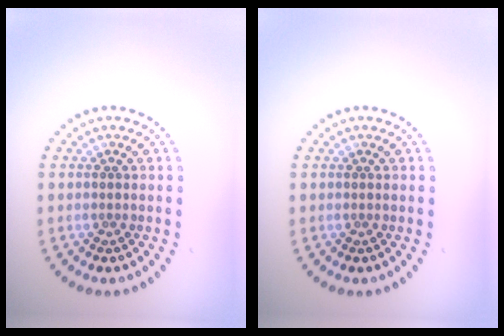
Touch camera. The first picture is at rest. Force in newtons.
{"total": 0.0}